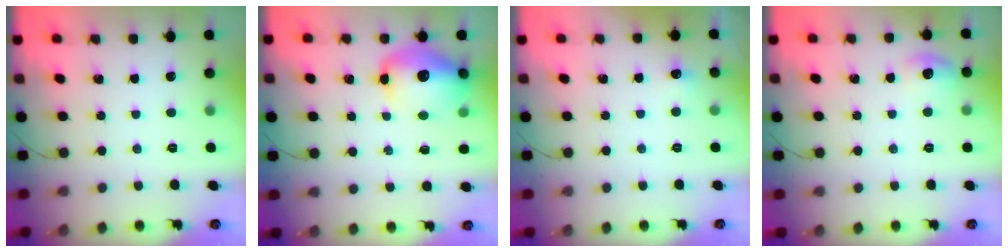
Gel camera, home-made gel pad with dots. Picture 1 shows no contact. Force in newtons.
{"total": 14.0, "press": 13.4, "slide": 3.9}
{"total": 4.6, "press": 4.5, "slide": 1.1}
{"total": 7.9, "press": 6.9, "slide": 3.9}